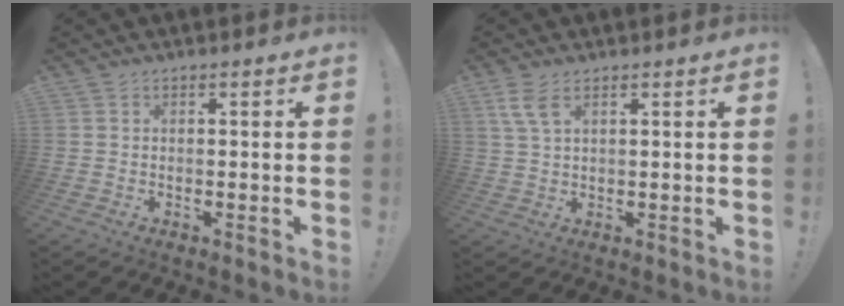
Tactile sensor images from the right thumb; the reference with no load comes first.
{"total": 5.2, "force": [2.9, 2.0, 3.9], "torque": [-0.079, -0.004, 0.056]}